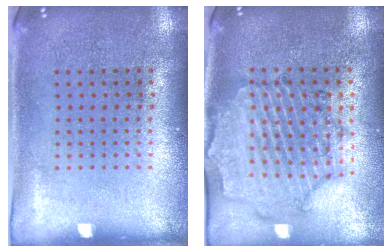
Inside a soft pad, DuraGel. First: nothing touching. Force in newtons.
{"total": 1.4, "press": 1.4, "slide": 0.2}